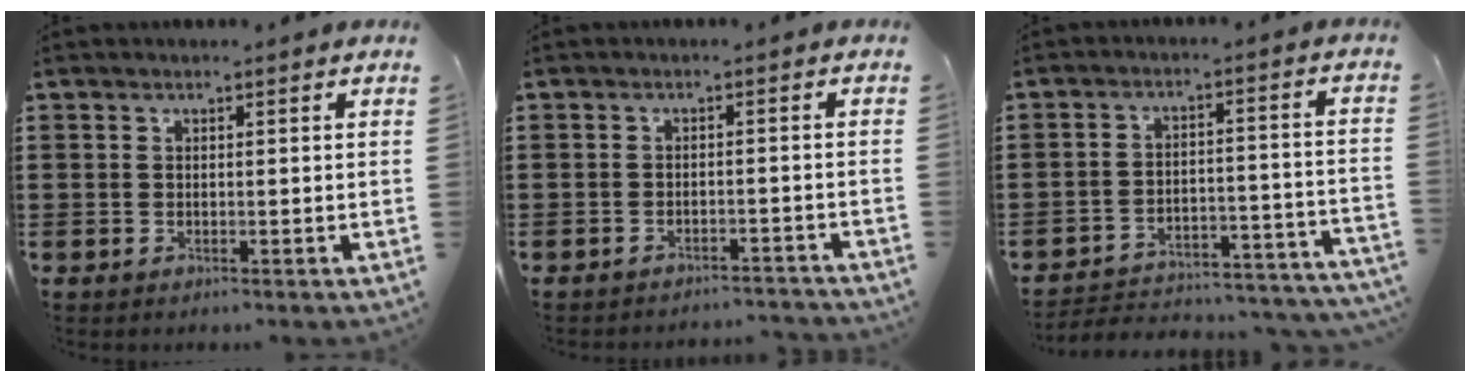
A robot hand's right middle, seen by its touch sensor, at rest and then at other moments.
{"total": 2.1, "force": [-2.1, 0.0, 0.2], "torque": [-0.007, 0.002, -0.044]}
{"total": 3.8, "force": [-3.6, 0.8, 1.1], "torque": [-0.023, -0.003, -0.077]}